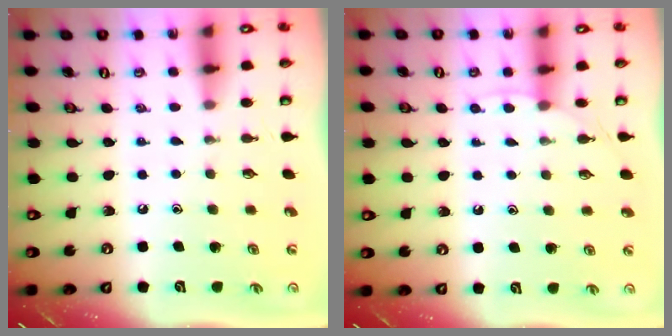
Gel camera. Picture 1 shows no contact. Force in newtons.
{"total": 3.2, "press": 3.2, "slide": 0.5}